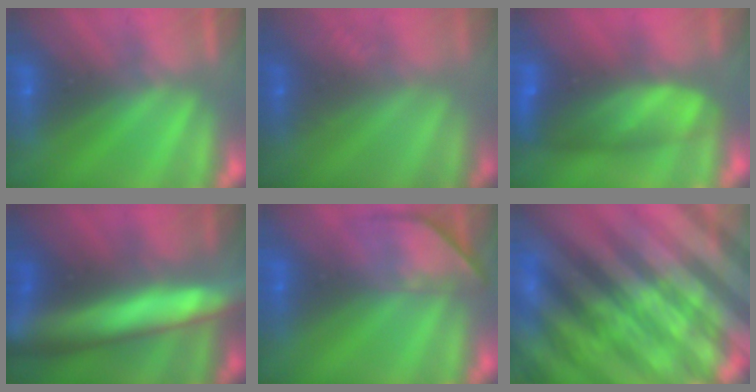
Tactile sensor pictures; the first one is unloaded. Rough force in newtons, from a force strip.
{"total": 2.5}
{"total": 7.6}
{"total": 6.3}
{"total": 3.9}
{"total": 6.9}